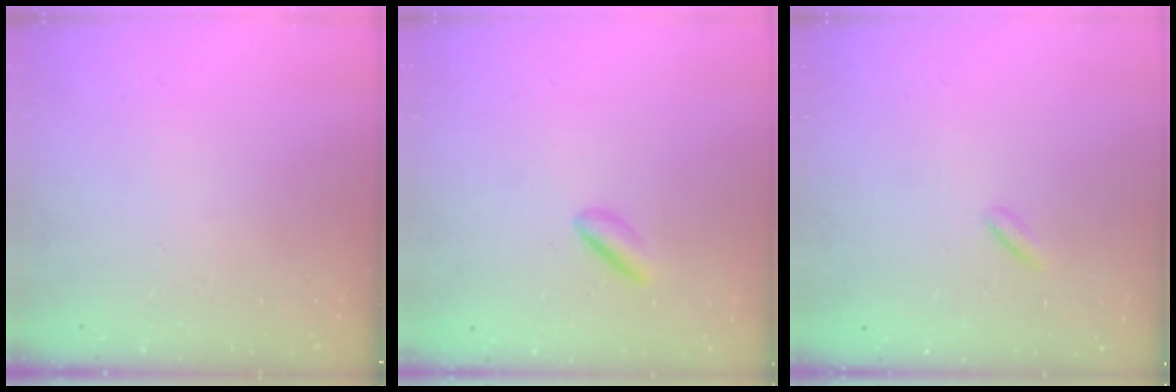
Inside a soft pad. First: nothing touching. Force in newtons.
{"total": 2.6, "press": 2.5, "slide": 1.0}
{"total": 1.3, "press": 1.1, "slide": 0.6}